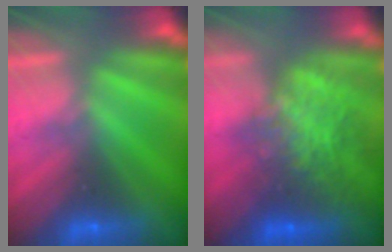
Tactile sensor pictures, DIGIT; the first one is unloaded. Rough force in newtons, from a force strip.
{"total": 7.3}